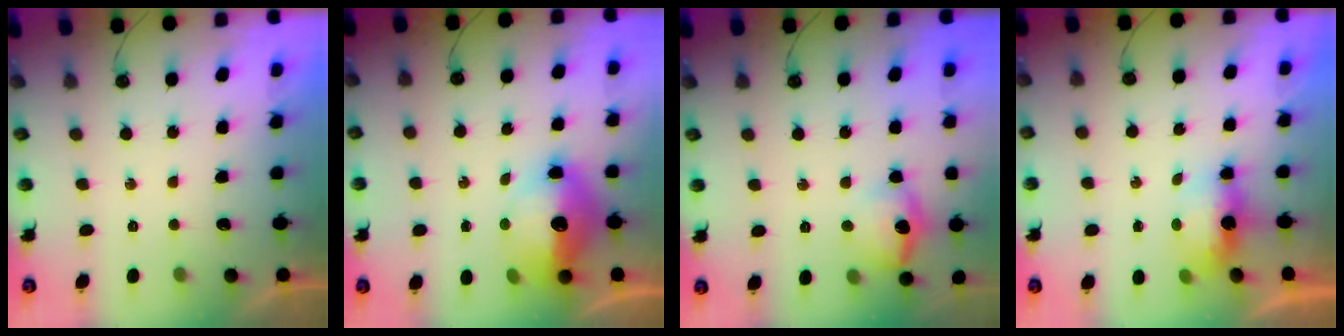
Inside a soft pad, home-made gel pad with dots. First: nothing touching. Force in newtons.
{"total": 19.9, "press": 15.4, "slide": 12.5}
{"total": 13.2, "press": 13.2, "slide": 1.0}
{"total": 6.1, "press": 6.0, "slide": 0.5}